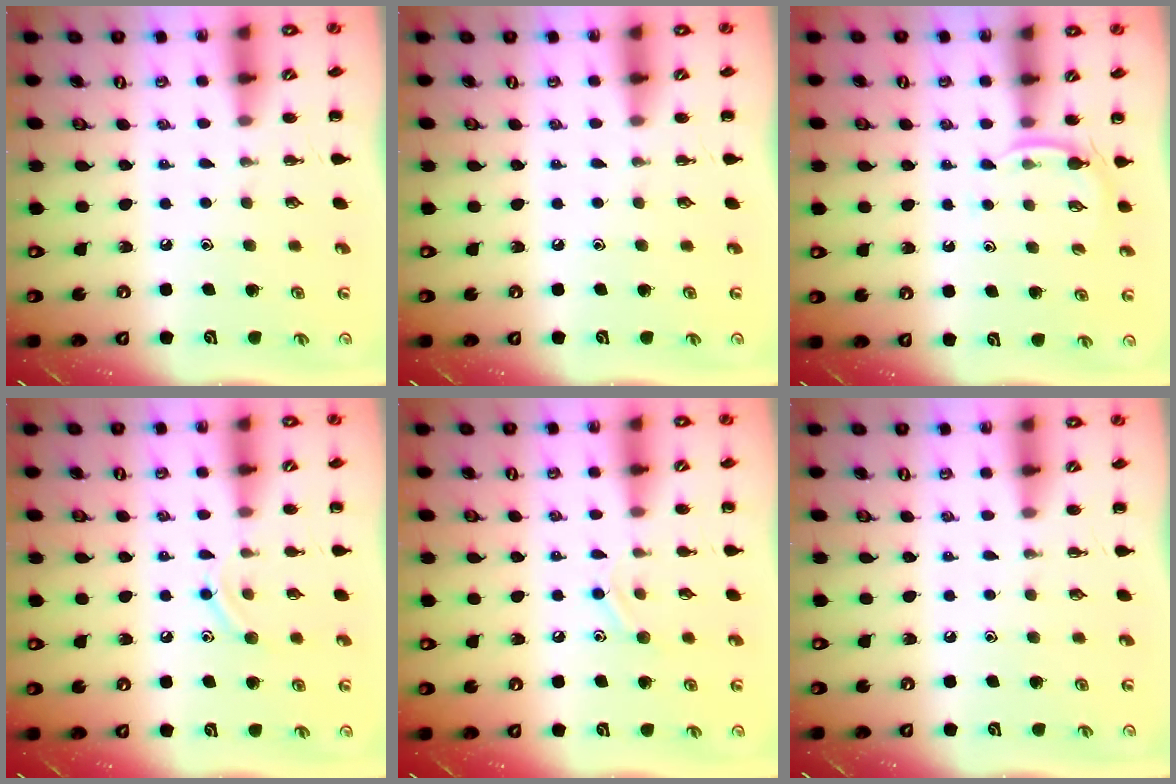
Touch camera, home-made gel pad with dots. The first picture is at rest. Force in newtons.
{"total": 0.0}
{"total": 4.0, "press": 3.7, "slide": 1.3}
{"total": 9.1, "press": 8.9, "slide": 1.6}
{"total": 7.3, "press": 7.1, "slide": 1.4}
{"total": 0.0}